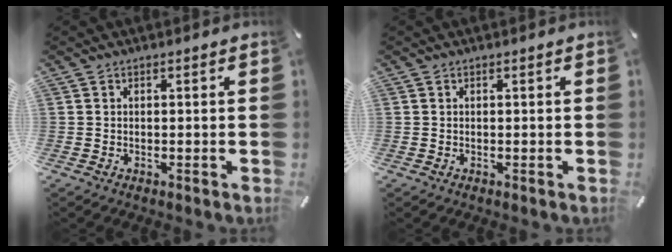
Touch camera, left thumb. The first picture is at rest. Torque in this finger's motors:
{"motor_torque": [0.00, 0.00, -0.01, -0.01, 0.00]}